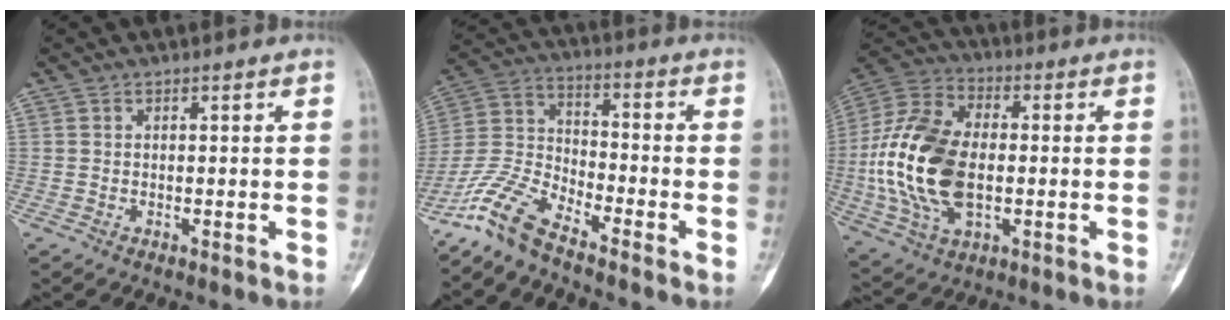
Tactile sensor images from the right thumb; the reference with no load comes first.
{"total": 9.8, "force": [-8.3, 2.5, 4.6], "torque": [-0.106, 0.060, -0.178]}
{"total": 21.1, "force": [-1.4, 12.6, 16.9], "torque": [-0.346, 0.008, -0.023]}